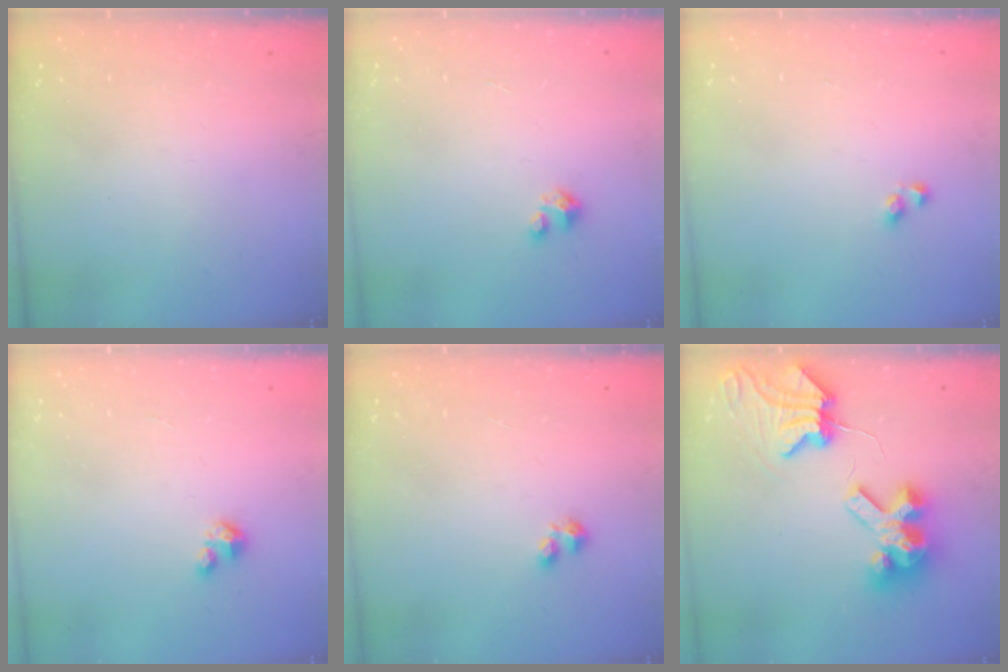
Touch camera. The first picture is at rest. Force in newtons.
{"total": 1.8, "press": 1.8, "slide": 0.1}
{"total": 2.9, "press": 2.7, "slide": 1.1}
{"total": 1.9, "press": 1.9, "slide": 0.1}
{"total": 2.4, "press": 2.3, "slide": 0.6}
{"total": 10.2, "press": 10.1, "slide": 1.4}